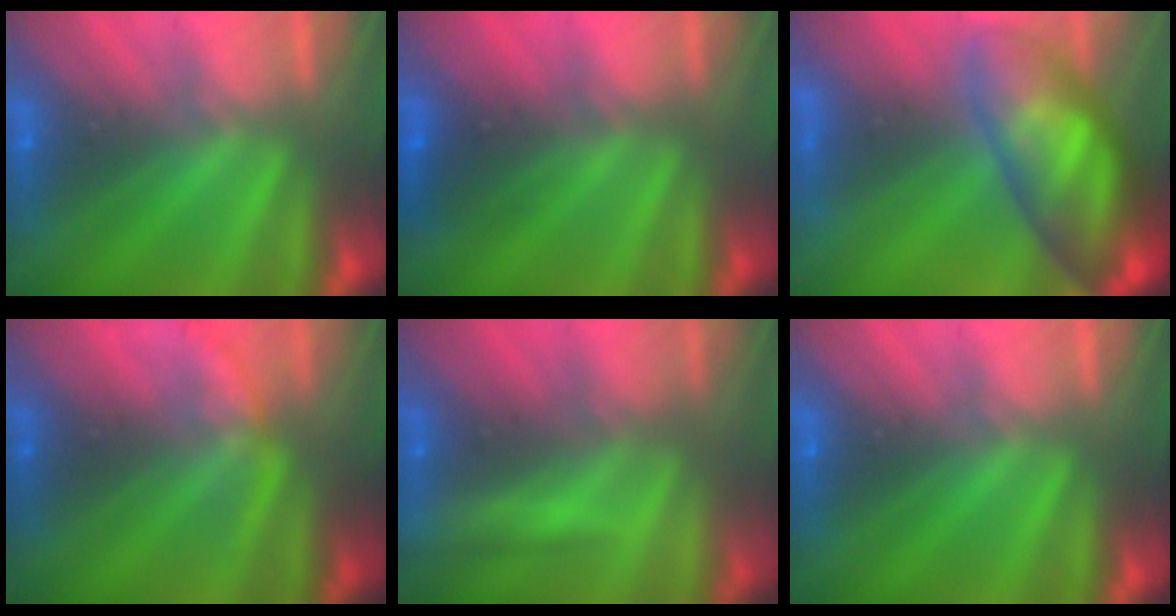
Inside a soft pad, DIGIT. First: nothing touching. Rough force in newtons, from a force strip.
{"total": 2.6}
{"total": 9.5}
{"total": 1.9}
{"total": 2.1}
{"total": 0.0}